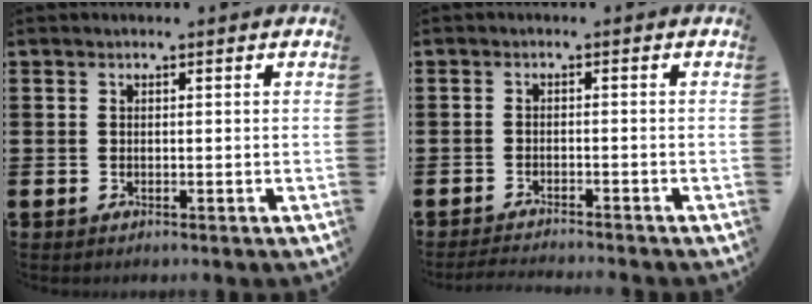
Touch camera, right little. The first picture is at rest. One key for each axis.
{"total": 1.6, "fx": -1.6, "fy": -0.2, "fz": 0.3, "tx": -0.004, "ty": 0.002, "tz": -0.031}